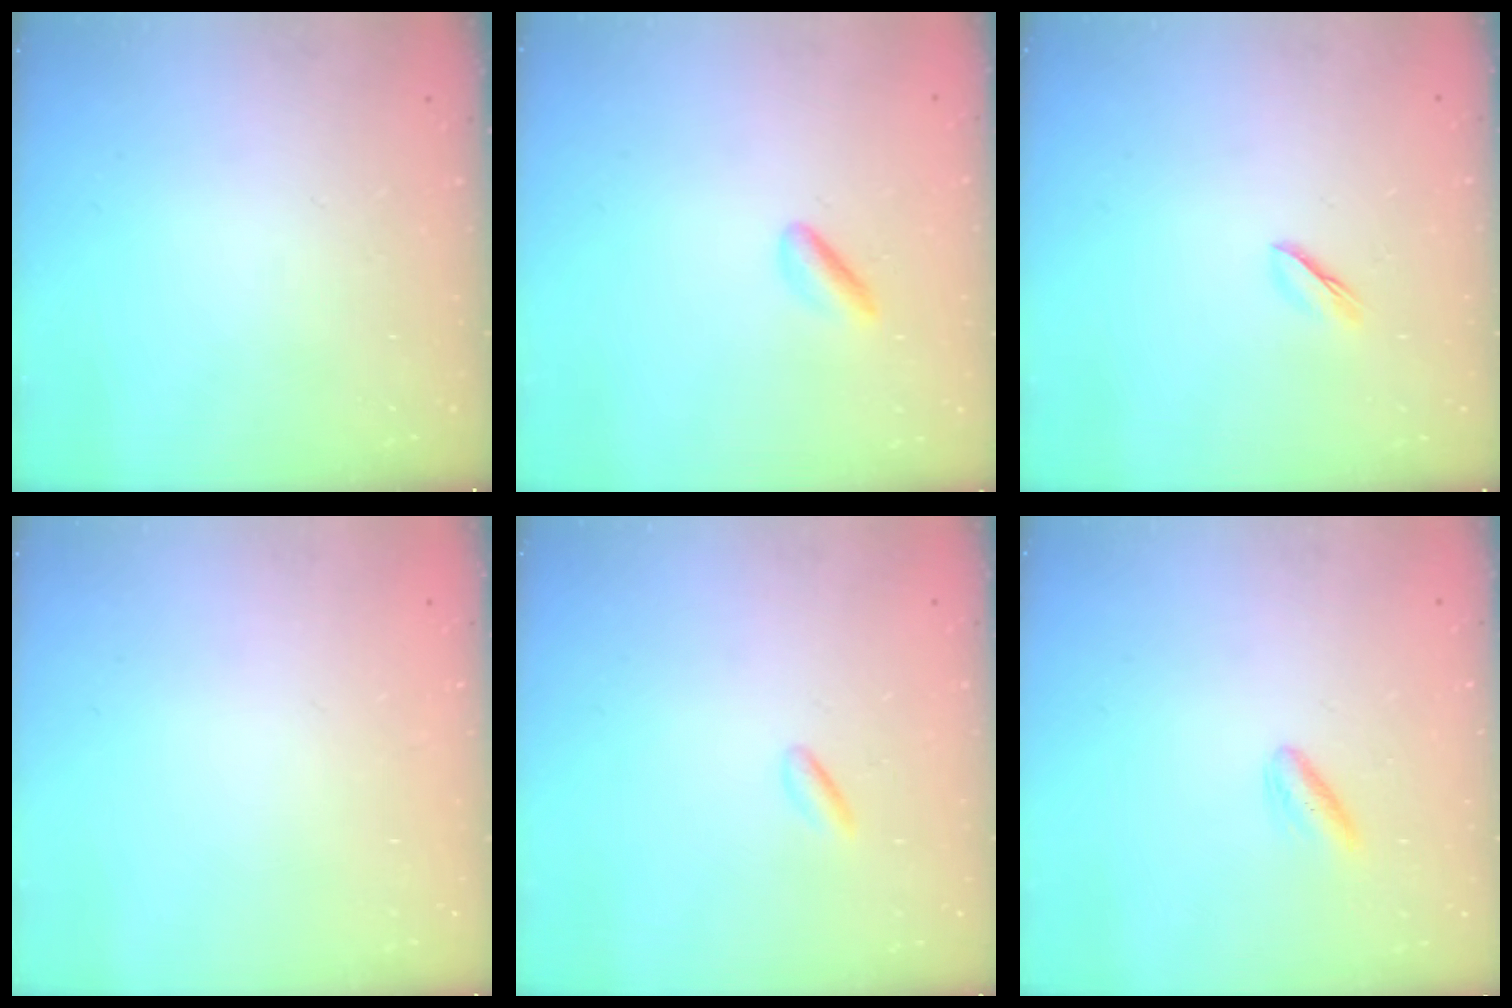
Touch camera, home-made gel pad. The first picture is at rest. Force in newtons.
{"total": 2.7, "press": 2.4, "slide": 1.1}
{"total": 2.5, "press": 2.5, "slide": 0.4}
{"total": 2.2, "press": 2.2, "slide": 0.1}
{"total": 0.8, "press": 0.6, "slide": 0.5}
{"total": 2.8, "press": 2.5, "slide": 1.3}